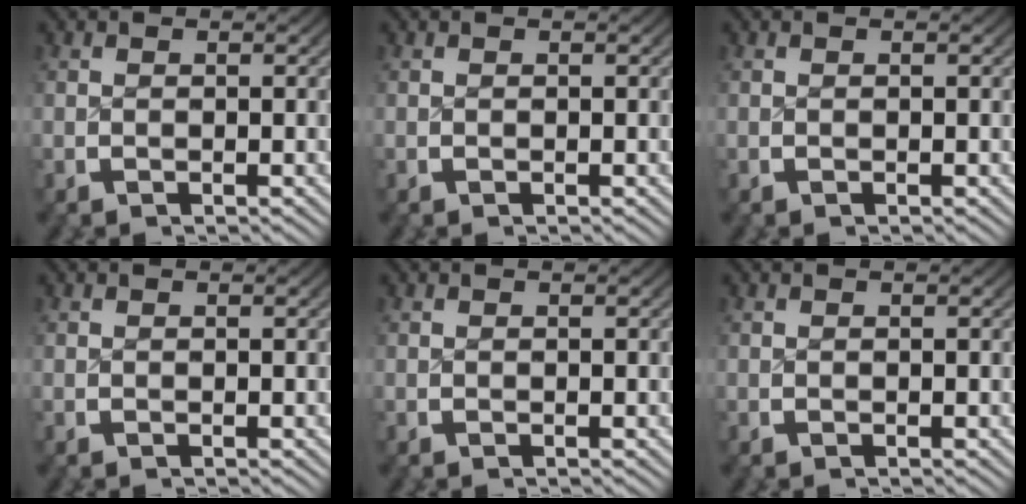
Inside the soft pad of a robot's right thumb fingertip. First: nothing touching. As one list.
[{"total": 0.0}, {"total": 0.0}, {"total": 0.0}, {"total": 0.0}, {"total": 0.0}]